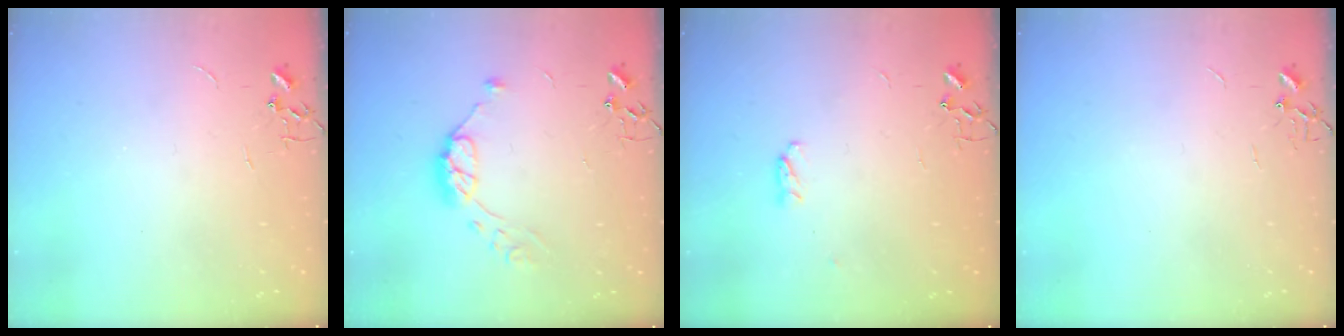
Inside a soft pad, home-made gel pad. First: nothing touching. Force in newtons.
{"total": 9.7, "press": 9.7, "slide": 0.5}
{"total": 3.3, "press": 3.1, "slide": 1.1}
{"total": 0.0}